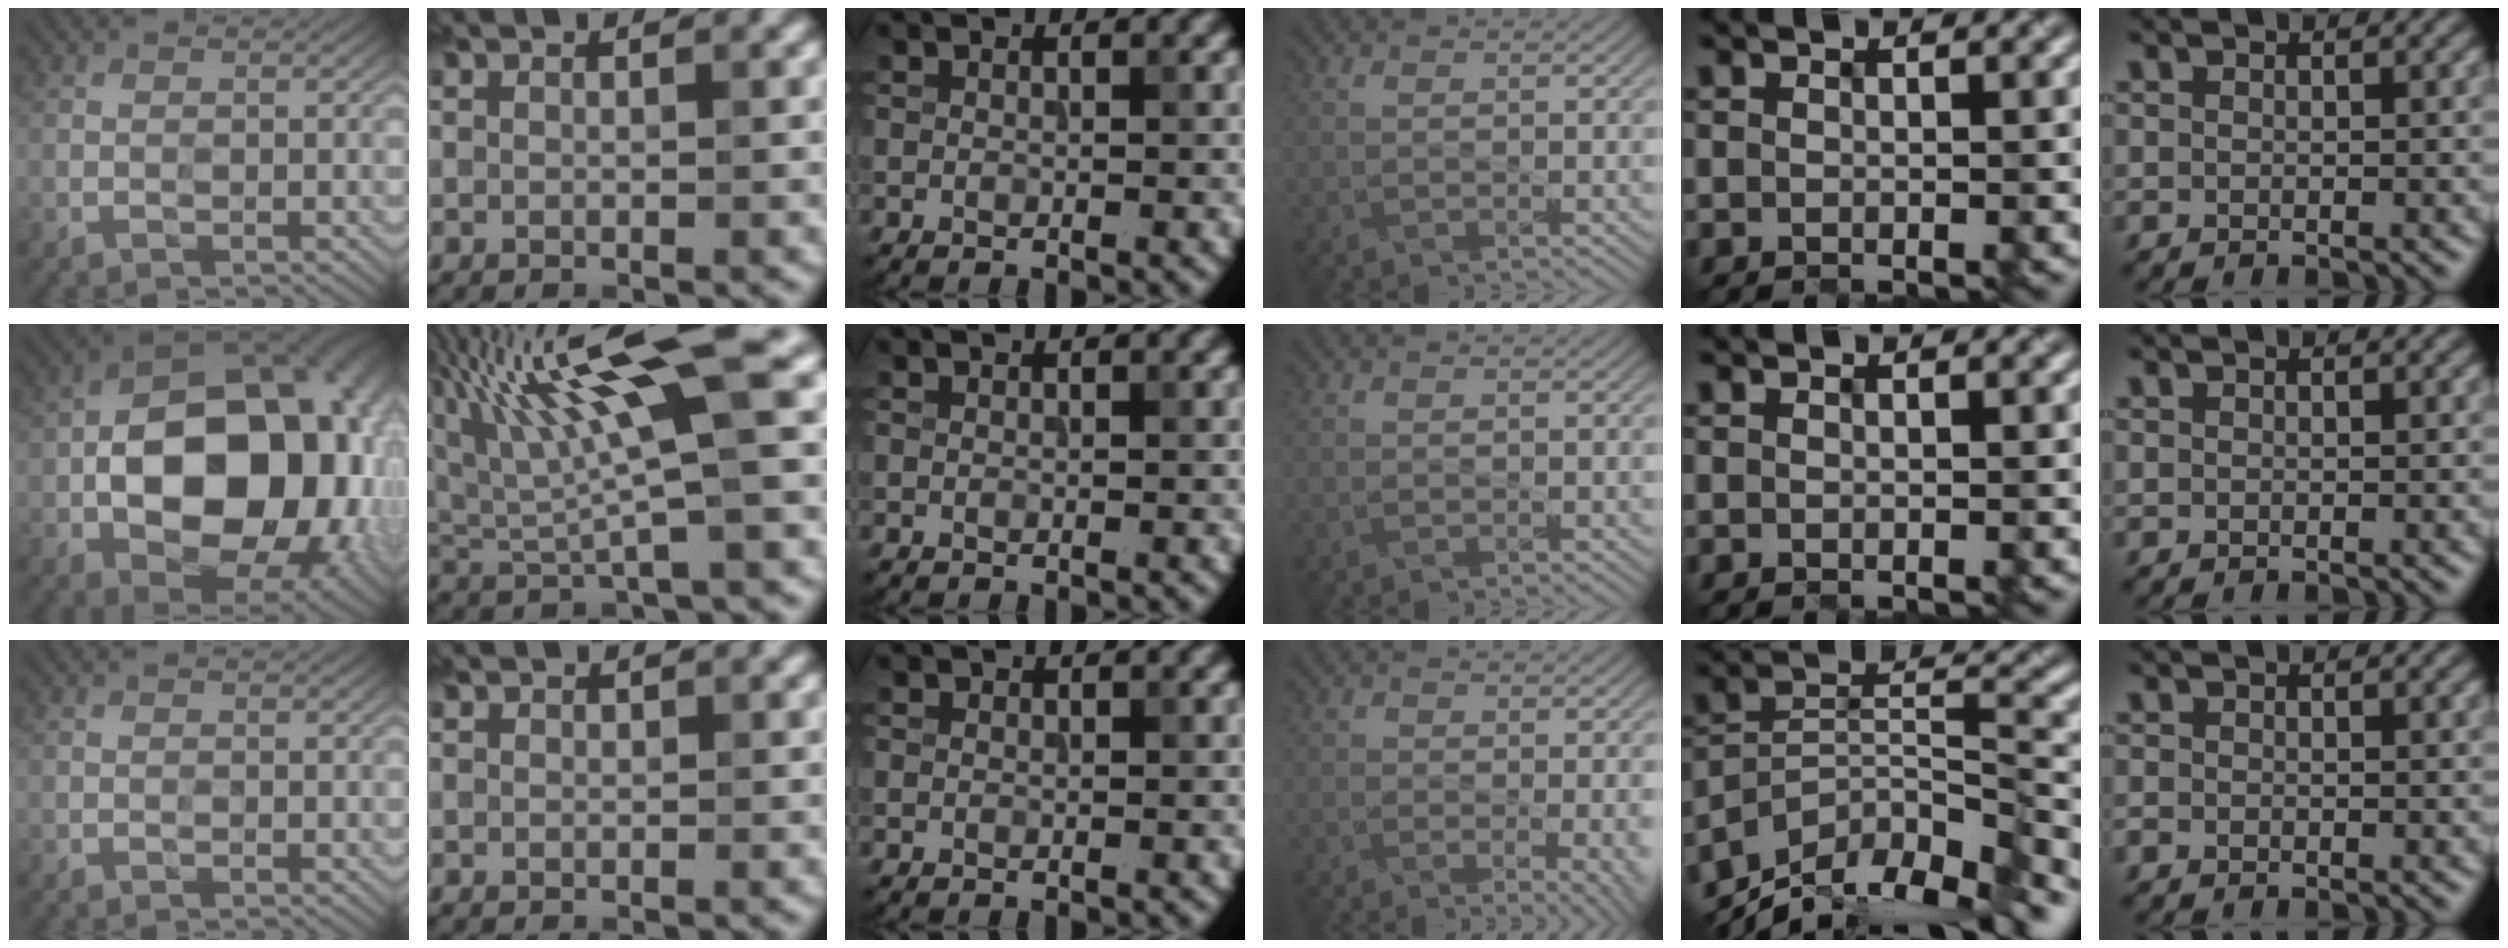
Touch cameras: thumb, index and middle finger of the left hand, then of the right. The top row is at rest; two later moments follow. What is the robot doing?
{"motion": "open", "object": "medicine box"}